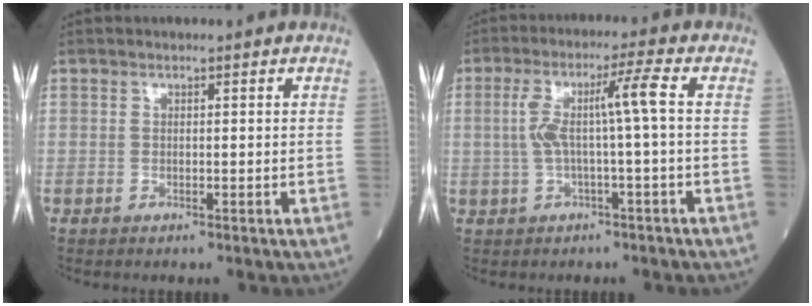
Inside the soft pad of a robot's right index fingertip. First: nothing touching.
{"total": 6.6, "force": [0.3, -0.6, 6.6], "torque": [-0.132, 0.021, 0.010]}